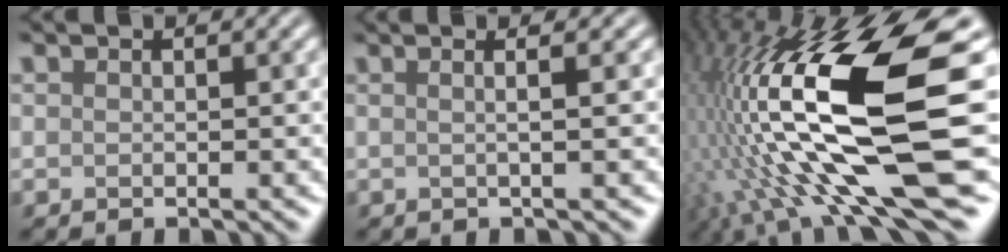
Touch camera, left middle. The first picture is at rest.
{"total": 4.0, "force": [1.0, 1.9, 3.4], "torque": [-0.034, 0.035, -0.023]}
{"total": 16.7, "force": [0.7, 5.3, 15.8], "torque": [-0.318, -0.001, 0.026]}